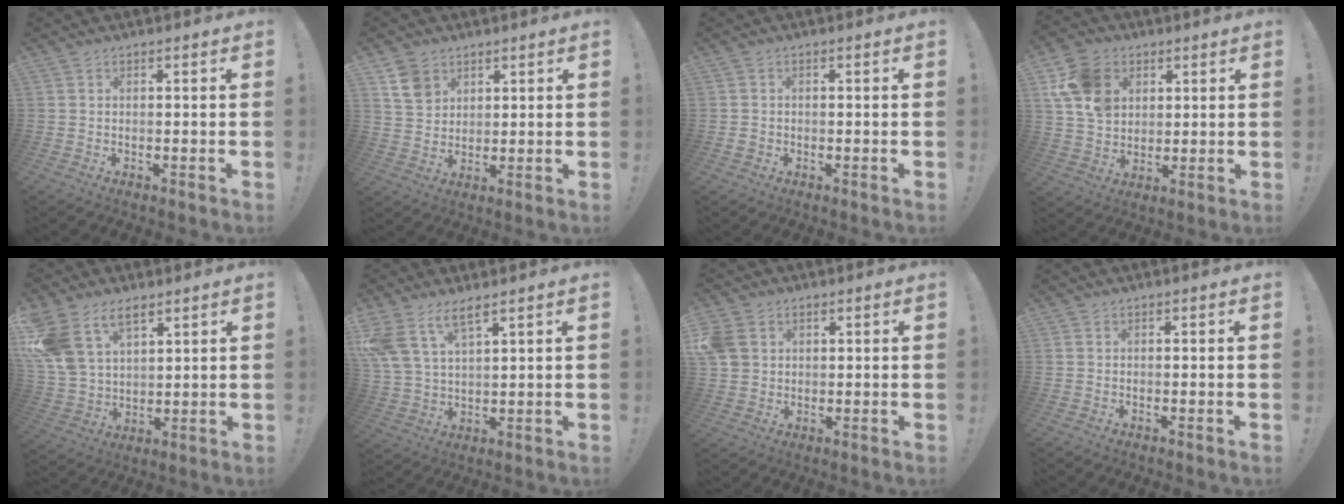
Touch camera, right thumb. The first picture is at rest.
{"total": 7.4, "force": [4.5, 5.4, 2.2], "torque": [-0.028, -0.020, 0.090]}
{"total": 1.3, "force": [-0.5, 1.1, 0.4], "torque": [-0.005, 0.002, -0.008]}
{"total": 14.5, "force": [5.5, 11.3, 7.2], "torque": [-0.130, -0.015, 0.112]}
{"total": 13.8, "force": [8.2, 8.7, 6.8], "torque": [-0.147, -0.044, 0.162]}
{"total": 8.9, "force": [6.3, 3.8, 5.0], "torque": [-0.113, -0.021, 0.124]}
{"total": 7.1, "force": [2.5, 5.9, 3.0], "torque": [-0.065, -0.001, 0.053]}
{"total": 0.0}